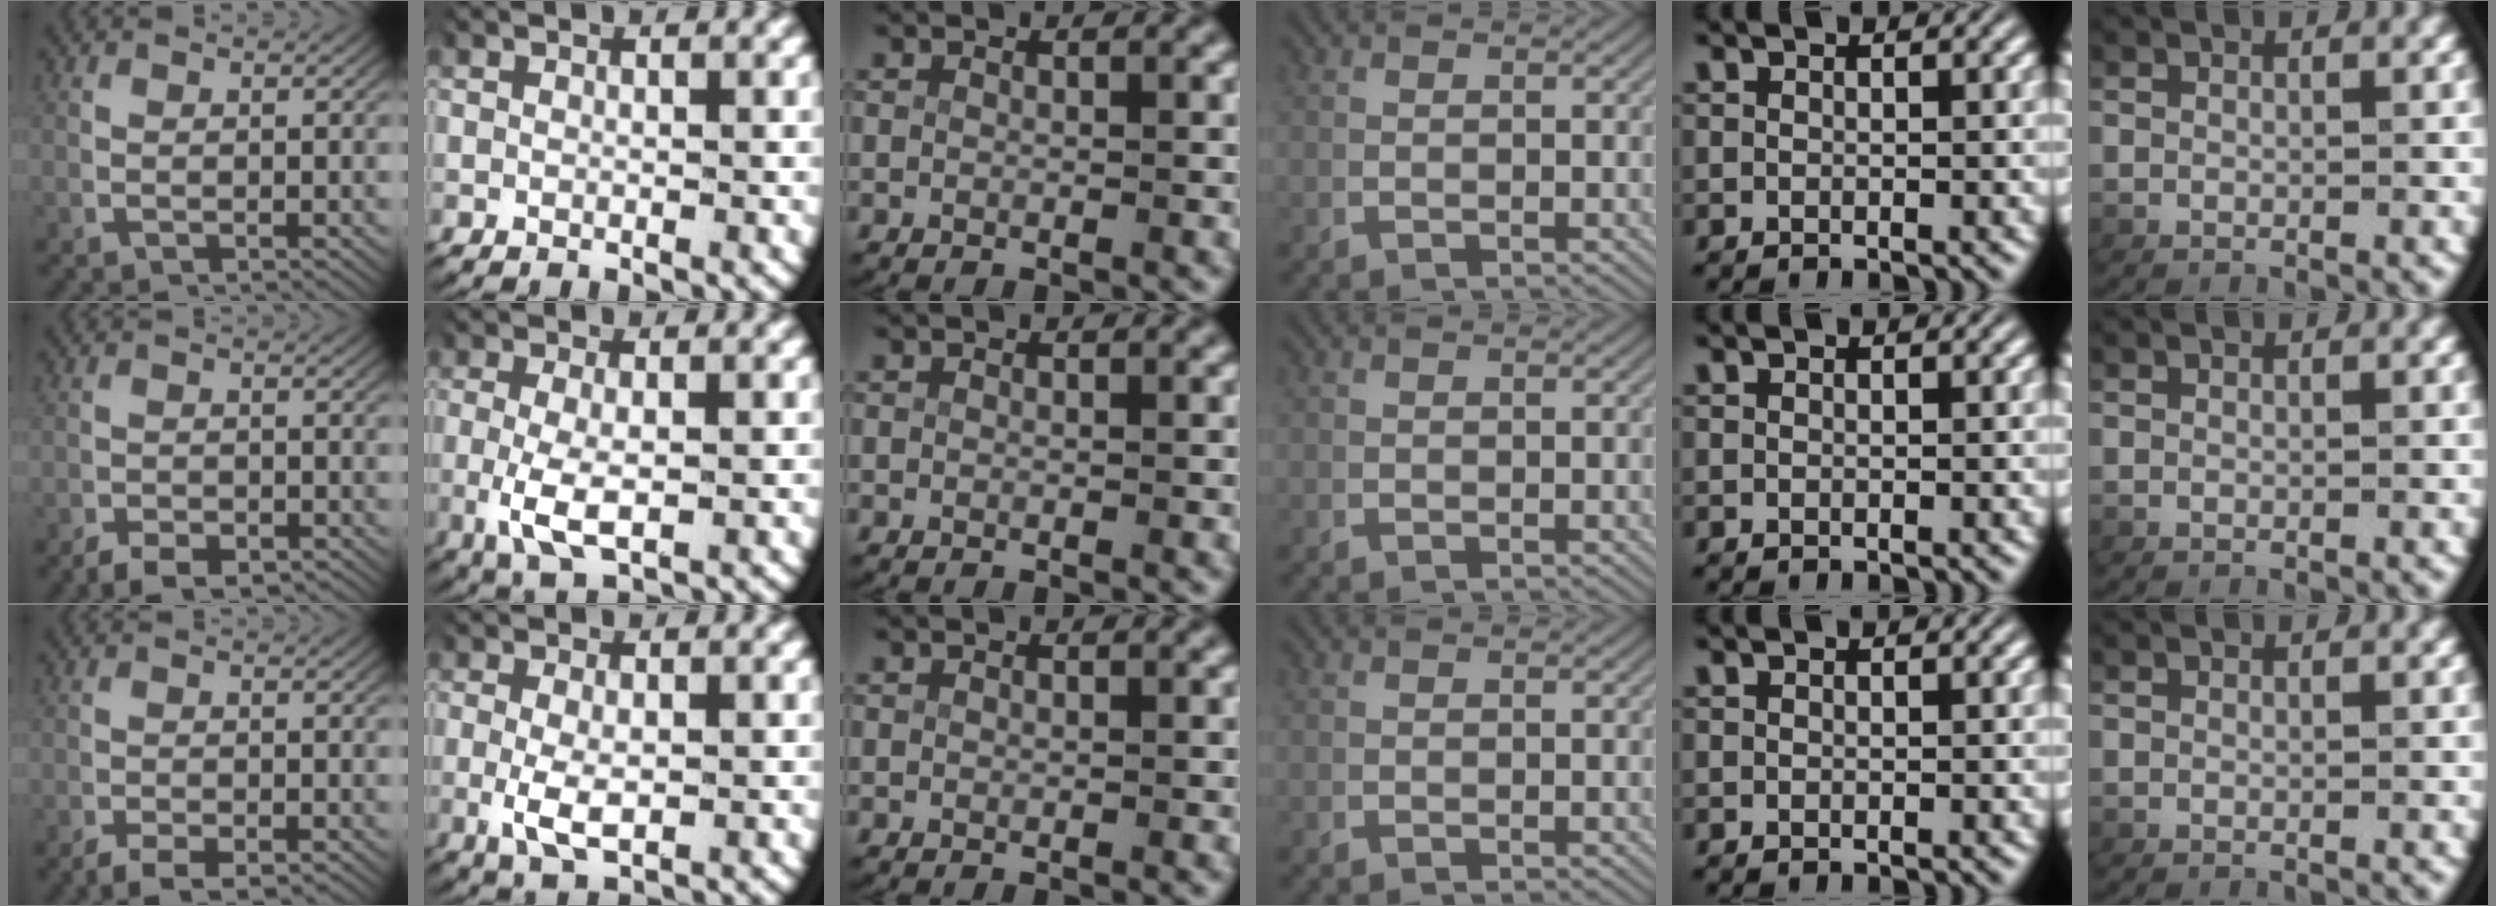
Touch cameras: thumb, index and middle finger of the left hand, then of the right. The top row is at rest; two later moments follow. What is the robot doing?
{"motion": "grasp_and_lifting", "object": "card"}